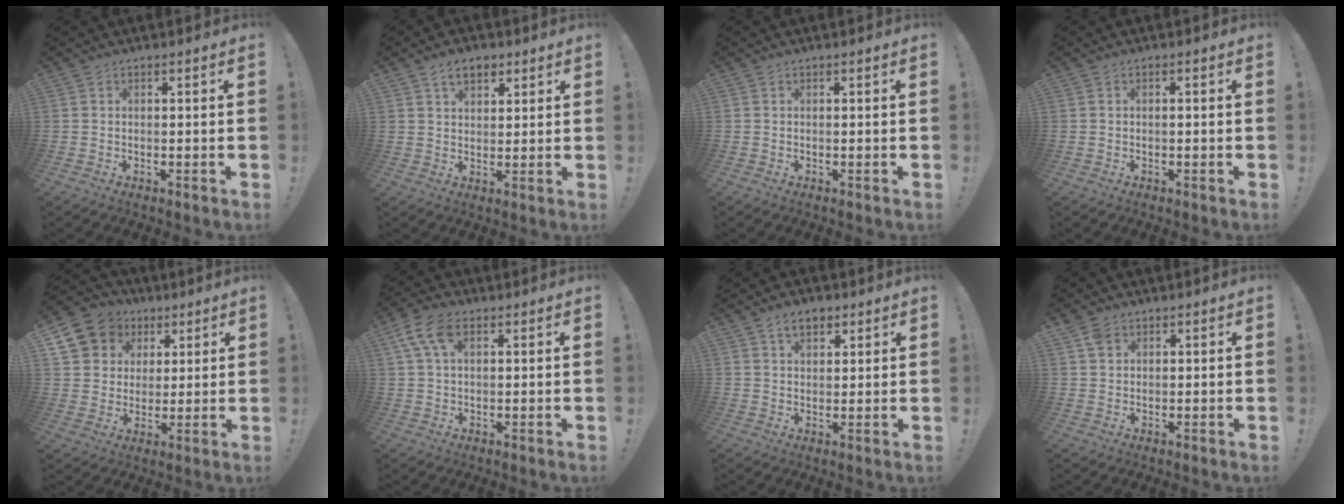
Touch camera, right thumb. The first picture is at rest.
{"total": 5.9, "force": [3.3, 3.7, 3.2], "torque": [-0.050, -0.004, 0.059]}
{"total": 0.0}
{"total": 0.6, "force": [-0.5, -0.1, 0.4], "torque": [-0.009, 0.001, -0.008]}
{"total": 11.4, "force": [4.8, 9.8, 3.3], "torque": [-0.049, -0.028, 0.100]}
{"total": 8.5, "force": [3.3, 4.8, 6.1], "torque": [-0.123, 0.005, 0.067]}
{"total": 5.2, "force": [3.0, 3.2, 2.9], "torque": [-0.042, -0.006, 0.052]}
{"total": 3.4, "force": [2.0, 2.4, 1.3], "torque": [-0.022, -0.002, 0.039]}